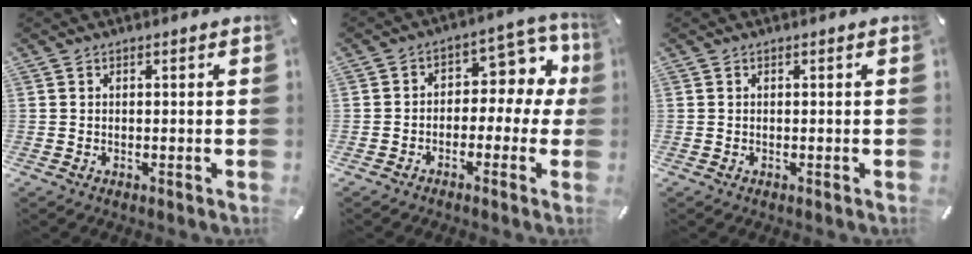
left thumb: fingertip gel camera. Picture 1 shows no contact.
{"total": 8.4, "force": [1.2, 6.0, 5.8], "torque": [-0.072, -0.009, 0.017]}
{"total": 0.0}